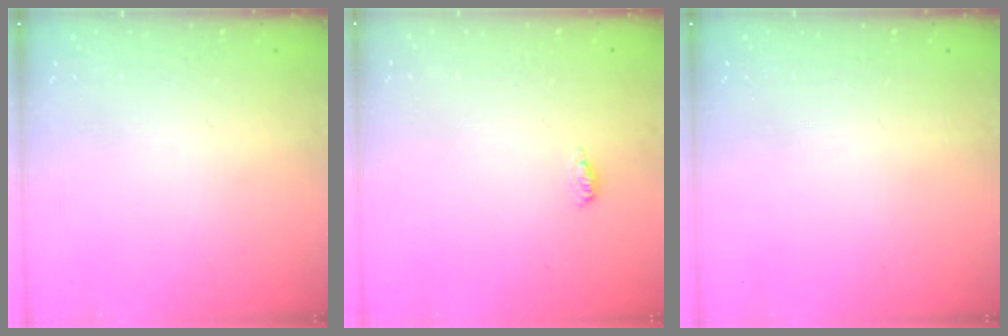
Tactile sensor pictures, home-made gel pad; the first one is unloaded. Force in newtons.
{"total": 4.9, "press": 4.4, "slide": 2.0}
{"total": 0.0}